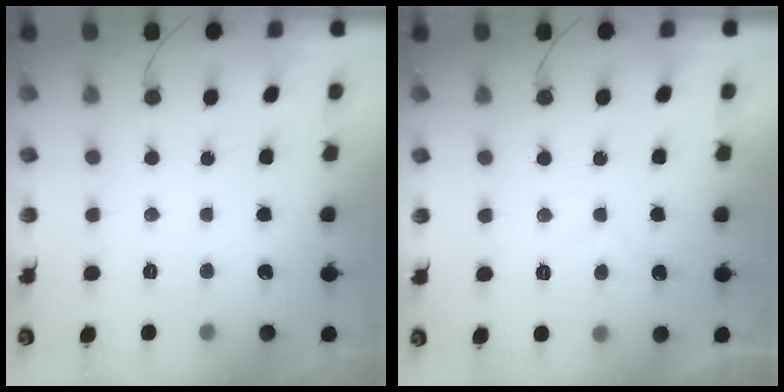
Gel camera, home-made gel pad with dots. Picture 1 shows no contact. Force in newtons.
{"total": 1.7, "press": 1.5, "slide": 0.8}